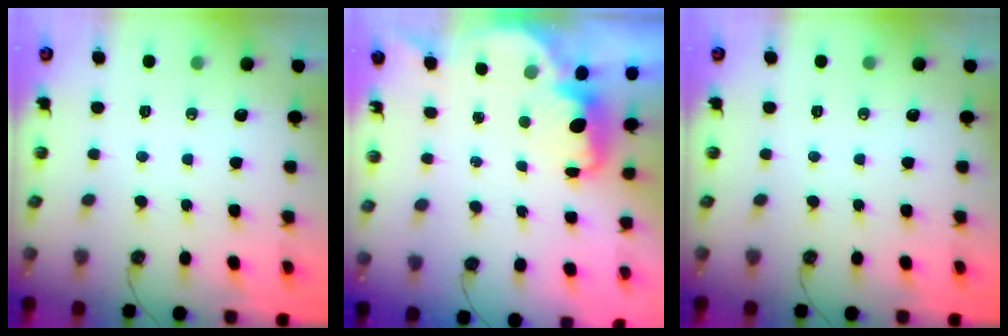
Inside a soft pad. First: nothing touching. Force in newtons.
{"total": 2.2, "press": 2.1, "slide": 0.6}
{"total": 0.0}